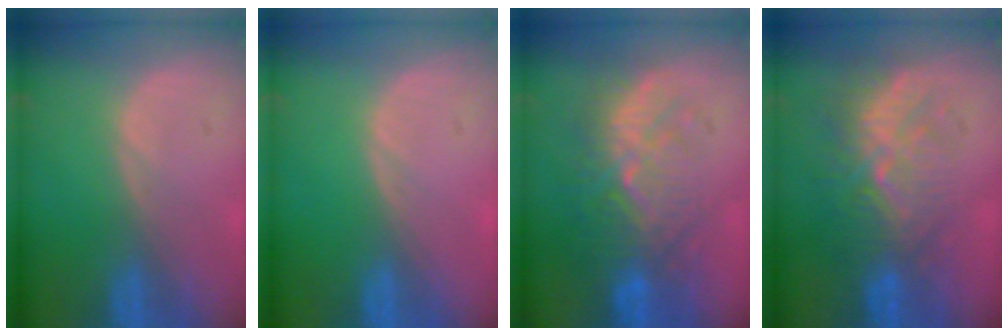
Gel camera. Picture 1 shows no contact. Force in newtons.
{"total": 0.0}
{"total": 9.6, "press": 9.0, "slide": 3.1}
{"total": 9.5, "press": 8.6, "slide": 3.9}